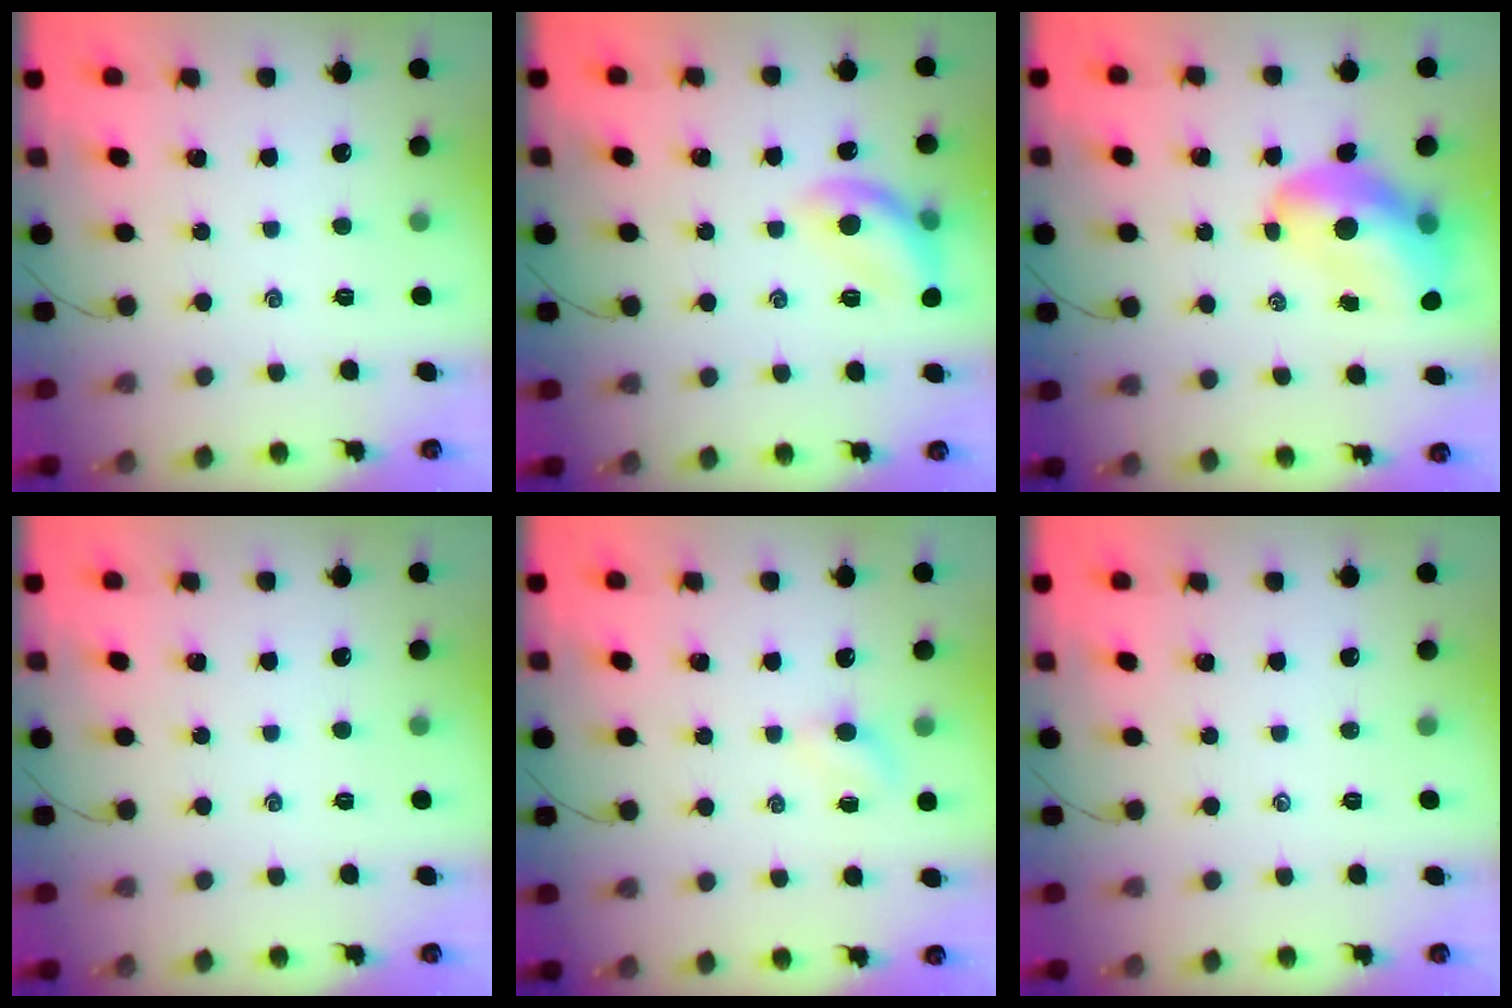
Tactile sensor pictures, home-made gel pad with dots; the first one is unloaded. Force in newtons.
{"total": 12.5, "press": 12.4, "slide": 1.6}
{"total": 12.8, "press": 12.2, "slide": 3.9}
{"total": 0.0}
{"total": 2.9, "press": 2.8, "slide": 0.9}
{"total": 0.0}